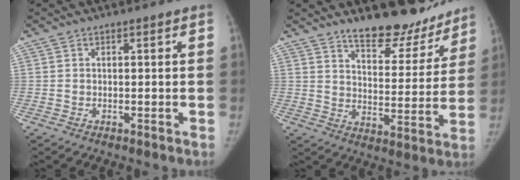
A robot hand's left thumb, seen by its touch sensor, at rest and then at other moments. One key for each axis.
{"total": 14.5, "fx": 12.4, "fy": 5.3, "fz": 5.4, "tx": -0.029, "ty": -0.090, "tz": 0.180}